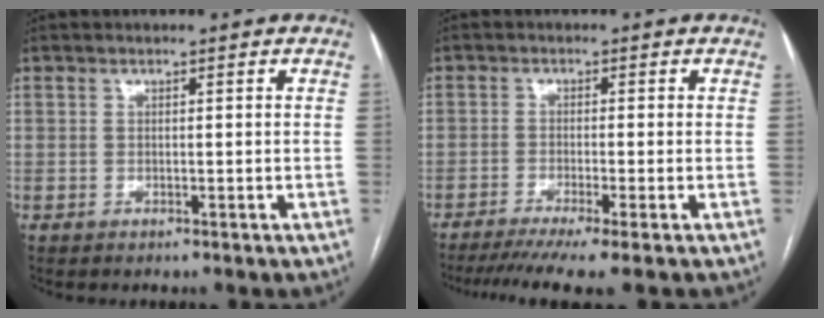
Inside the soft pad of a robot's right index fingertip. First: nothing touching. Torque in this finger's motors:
{"motor_torque": [1.17, -0.91, 0.41, 0.09]}